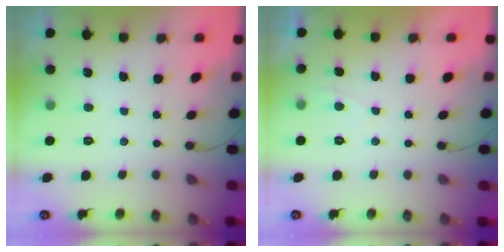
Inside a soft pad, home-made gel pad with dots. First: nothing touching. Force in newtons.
{"total": 0.9, "press": 0.7, "slide": 0.5}